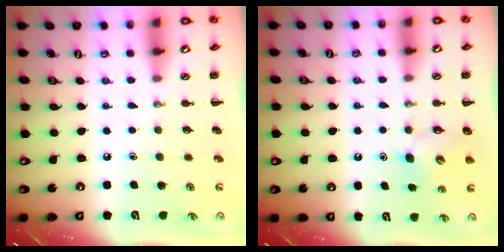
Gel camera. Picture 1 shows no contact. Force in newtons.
{"total": 4.4, "press": 4.2, "slide": 1.3}